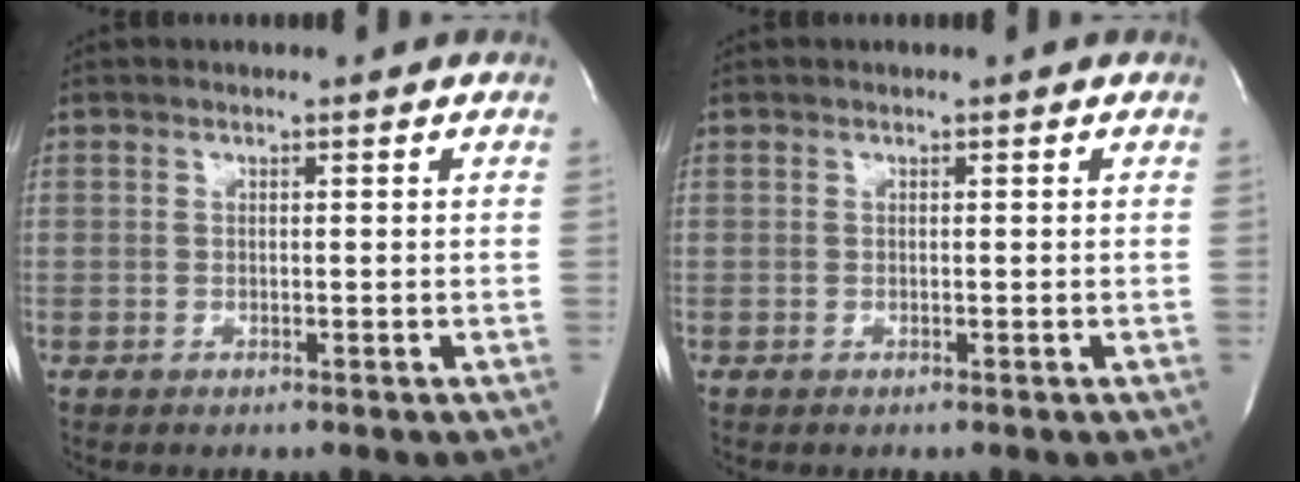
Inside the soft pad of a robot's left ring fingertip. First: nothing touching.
{"total": 0.0}